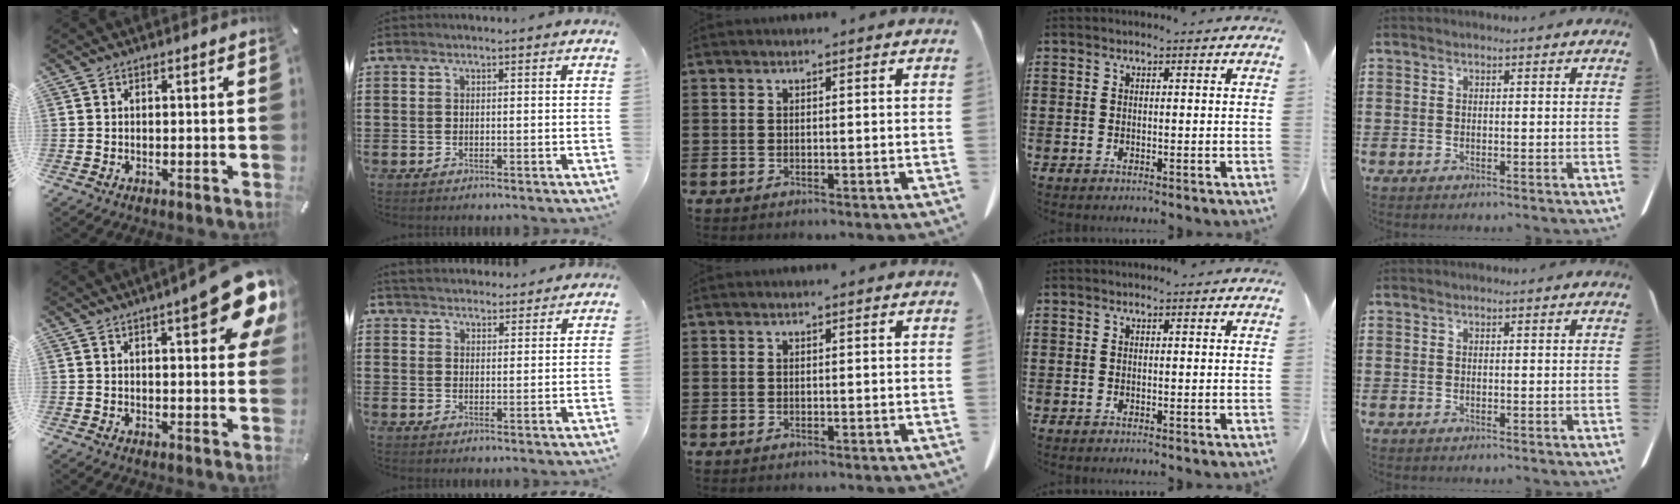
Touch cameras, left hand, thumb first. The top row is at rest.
{"thumb": {"total": 14.4, "force": [7.0, 3.9, 11.9], "torque": [-0.156, -0.036, 0.109]}, "index": {"total": 3.2, "force": [3.1, 0.7, -0.2], "torque": [-0.009, -0.007, 0.059]}}